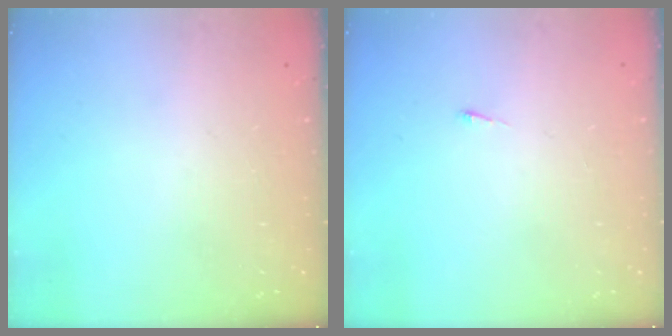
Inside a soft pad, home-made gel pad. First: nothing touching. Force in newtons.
{"total": 2.6, "press": 2.5, "slide": 0.3}